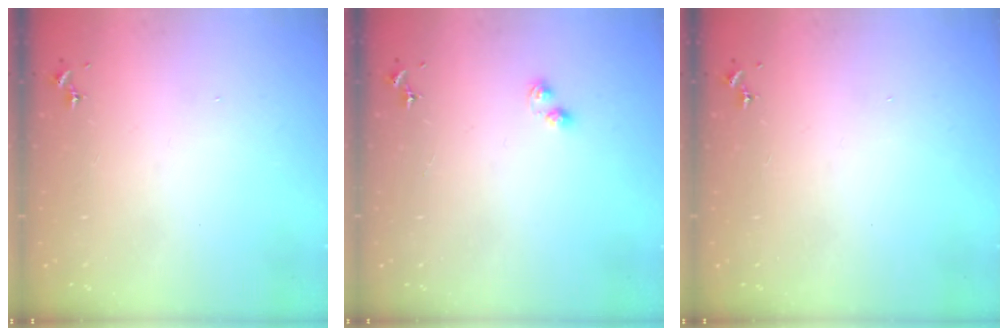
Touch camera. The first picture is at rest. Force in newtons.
{"total": 2.9, "press": 2.8, "slide": 0.5}
{"total": 0.0}